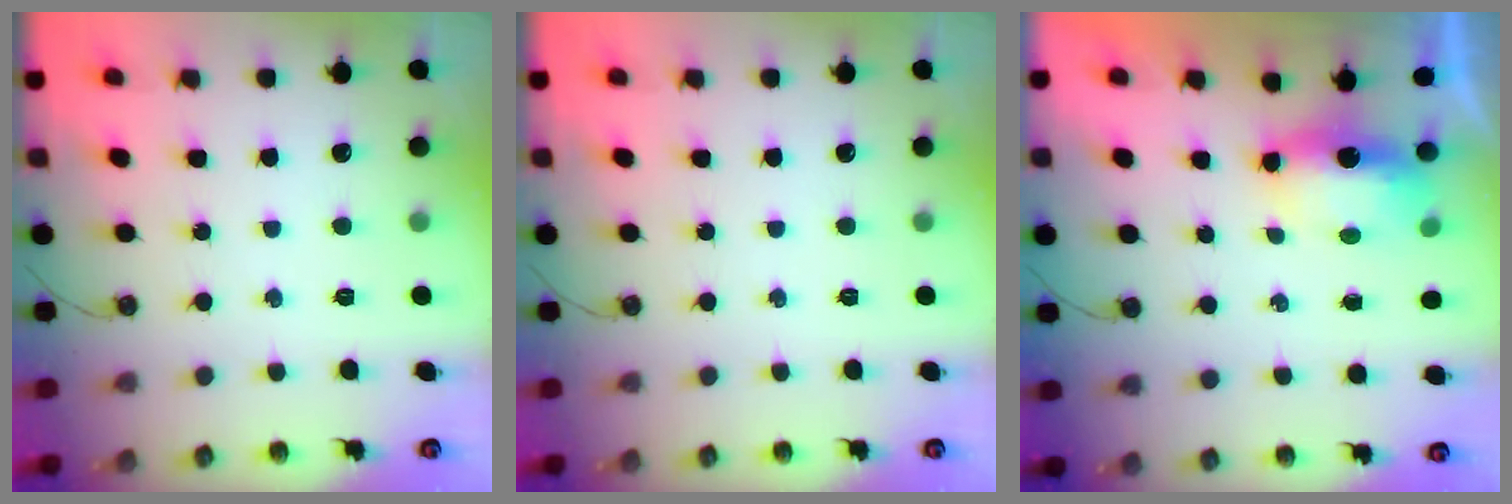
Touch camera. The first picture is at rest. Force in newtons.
{"total": 0.0}
{"total": 9.3, "press": 6.8, "slide": 6.3}